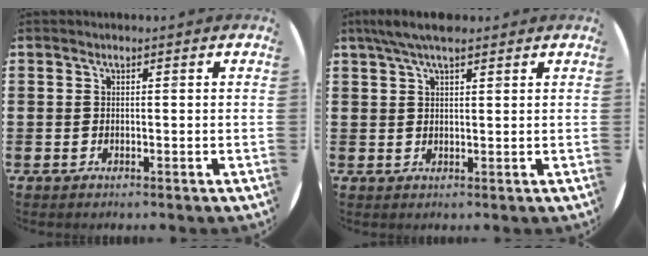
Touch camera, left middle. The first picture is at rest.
{"total": 4.3, "force": [3.2, 1.1, 2.6], "torque": [-0.057, 0.003, 0.058]}